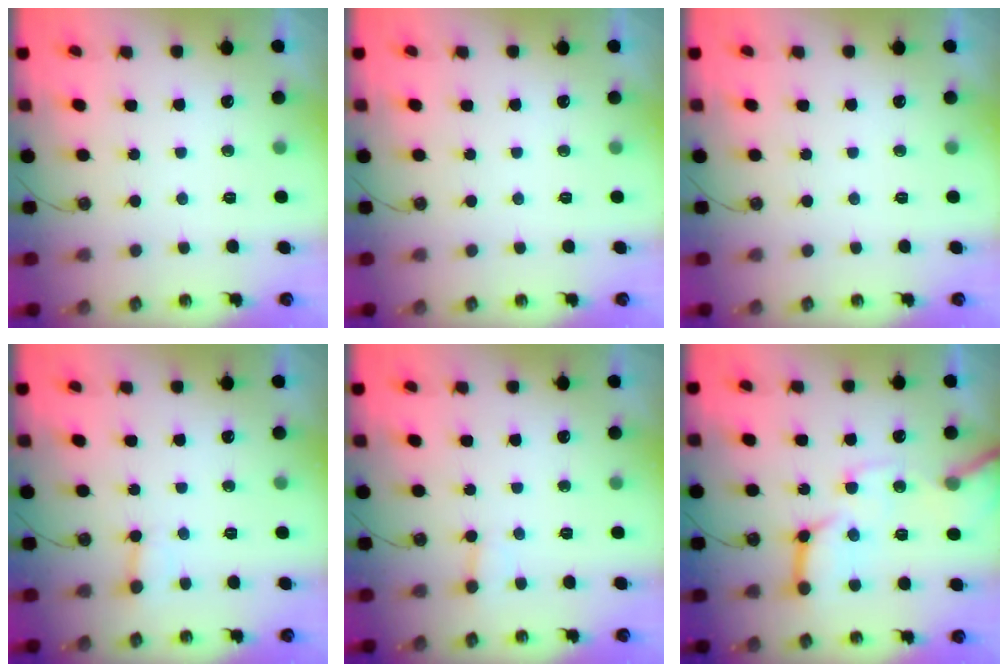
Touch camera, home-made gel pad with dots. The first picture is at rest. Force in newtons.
{"total": 0.0}
{"total": 0.0}
{"total": 3.3, "press": 3.2, "slide": 0.2}
{"total": 2.7, "press": 2.7, "slide": 0.2}
{"total": 15.2, "press": 15.1, "slide": 1.8}